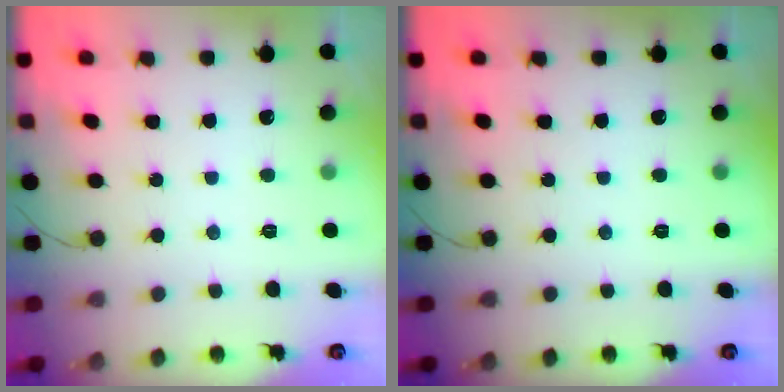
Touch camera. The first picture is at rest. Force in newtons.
{"total": 0.0}